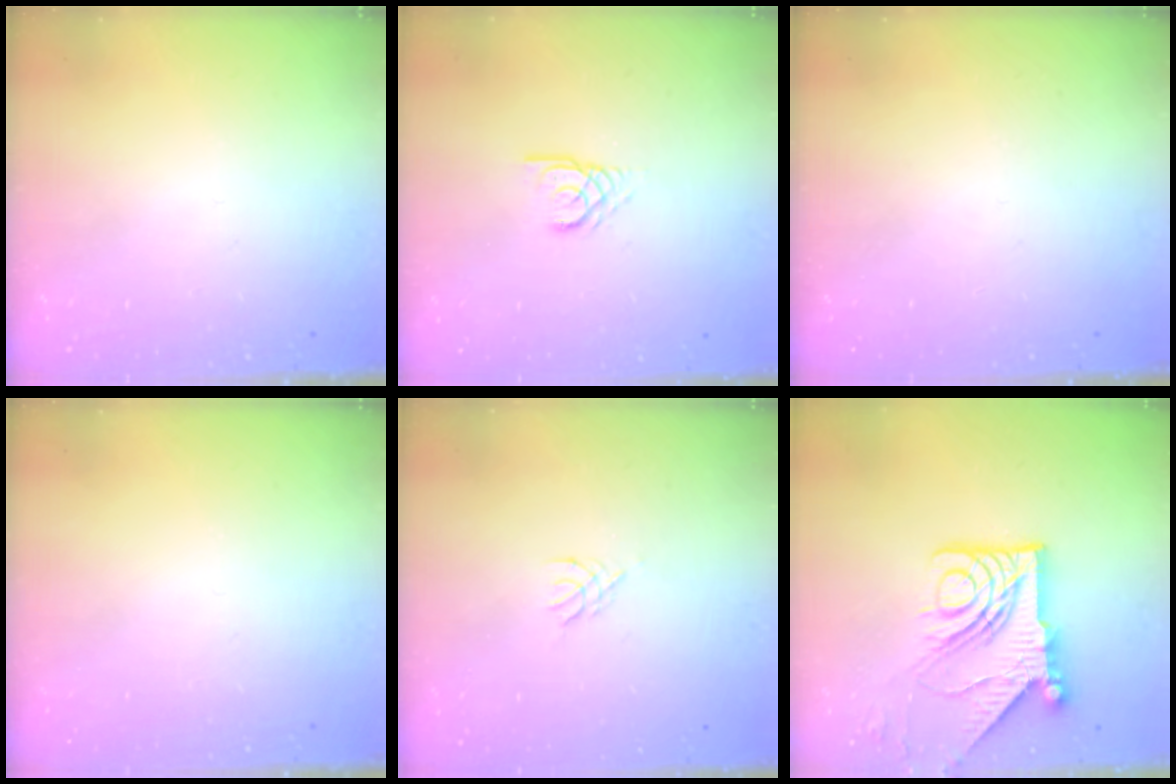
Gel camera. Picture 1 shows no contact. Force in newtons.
{"total": 2.9, "press": 2.9, "slide": 0.2}
{"total": 0.0}
{"total": 0.0}
{"total": 1.2, "press": 1.2, "slide": 0.3}
{"total": 13.8, "press": 13.7, "slide": 1.8}